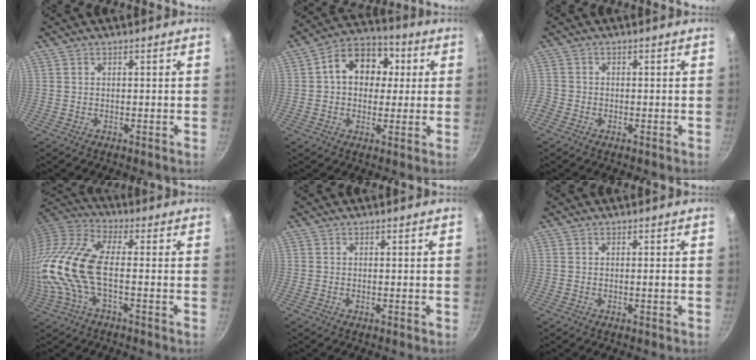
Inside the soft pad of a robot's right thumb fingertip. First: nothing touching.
{"total": 12.6, "force": [2.2, 9.7, 7.7], "torque": [-0.079, 0.021, 0.017]}
{"total": 3.0, "force": [-1.5, 2.3, 1.2], "torque": [-0.037, 0.003, -0.036]}
{"total": 17.0, "force": [-1.7, 7.3, 15.2], "torque": [-0.336, 0.017, -0.050]}
{"total": 0.0}
{"total": 0.8, "force": [-0.1, 0.2, 0.8], "torque": [-0.010, 0.002, -0.003]}